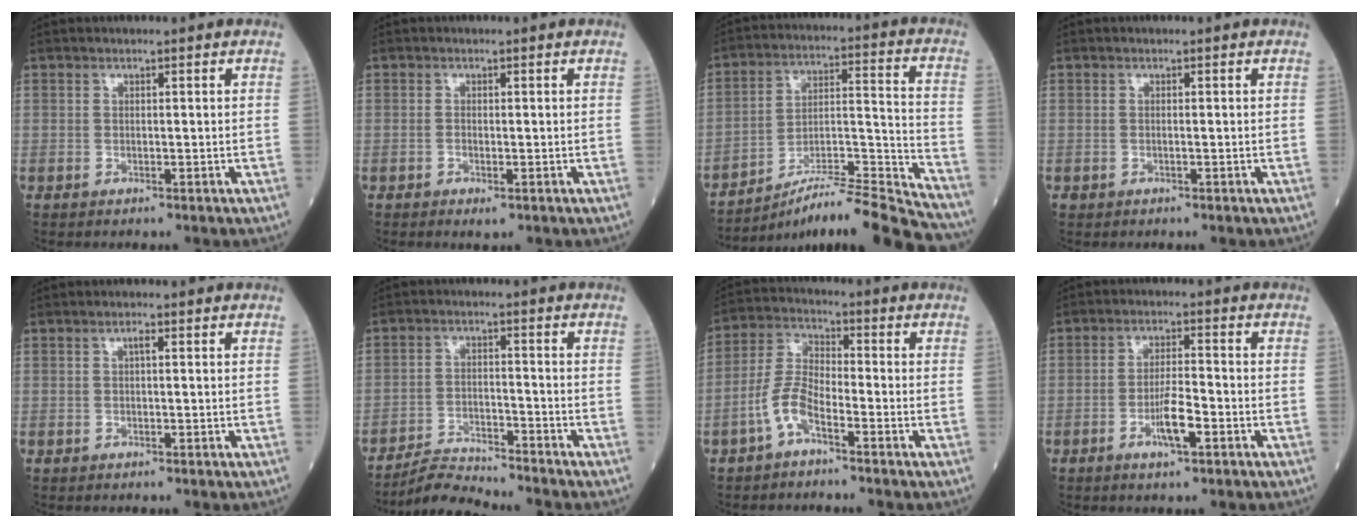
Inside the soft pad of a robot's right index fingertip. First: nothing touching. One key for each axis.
{"total": 1.5, "fx": -0.6, "fy": 0.5, "fz": 1.3, "tx": -0.022, "ty": -0.002, "tz": -0.003}
{"total": 19.0, "fx": -17.4, "fy": 0.2, "fz": 7.7, "tx": -0.107, "ty": 0.022, "tz": -0.276}
{"total": 0.0}
{"total": 0.8, "fx": 0.2, "fy": 0.1, "fz": 0.7, "tx": -0.014, "ty": 0.002, "tz": 0.004}
{"total": 5.6, "fx": -5.5, "fy": -0.9, "fz": -0.2, "tx": -0.002, "ty": -0.010, "tz": -0.098}
{"total": 5.9, "fx": -3.2, "fy": 2.0, "fz": 4.5, "tx": -0.107, "ty": 0.006, "tz": -0.068}
{"total": 5.1, "fx": -2.2, "fy": 0.8, "fz": 4.5, "tx": -0.087, "ty": -0.001, "tz": -0.039}